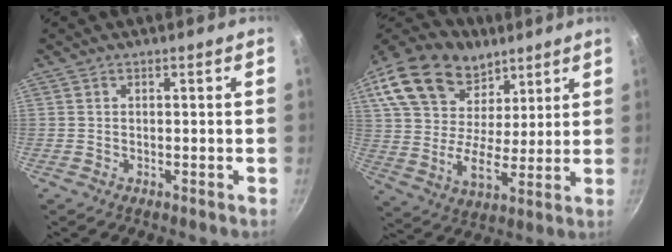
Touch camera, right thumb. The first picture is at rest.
{"total": 25.7, "force": [15.5, 16.4, 12.2], "torque": [-0.241, -0.016, 0.278]}